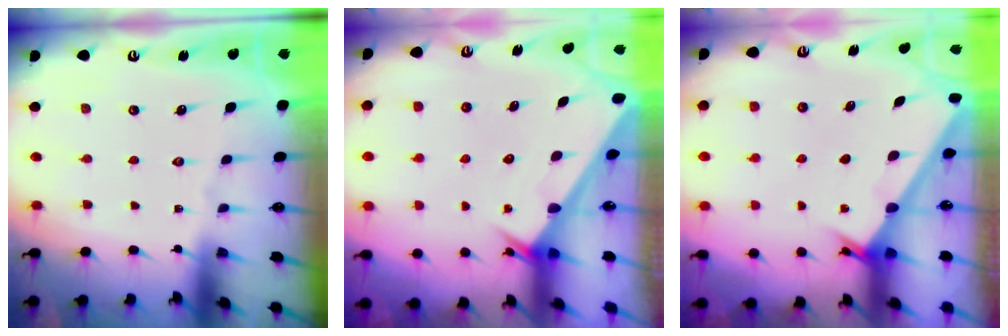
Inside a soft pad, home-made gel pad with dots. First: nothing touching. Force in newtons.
{"total": 2.3, "press": 2.3, "slide": 0.0}
{"total": 2.3, "press": 2.3, "slide": 0.2}